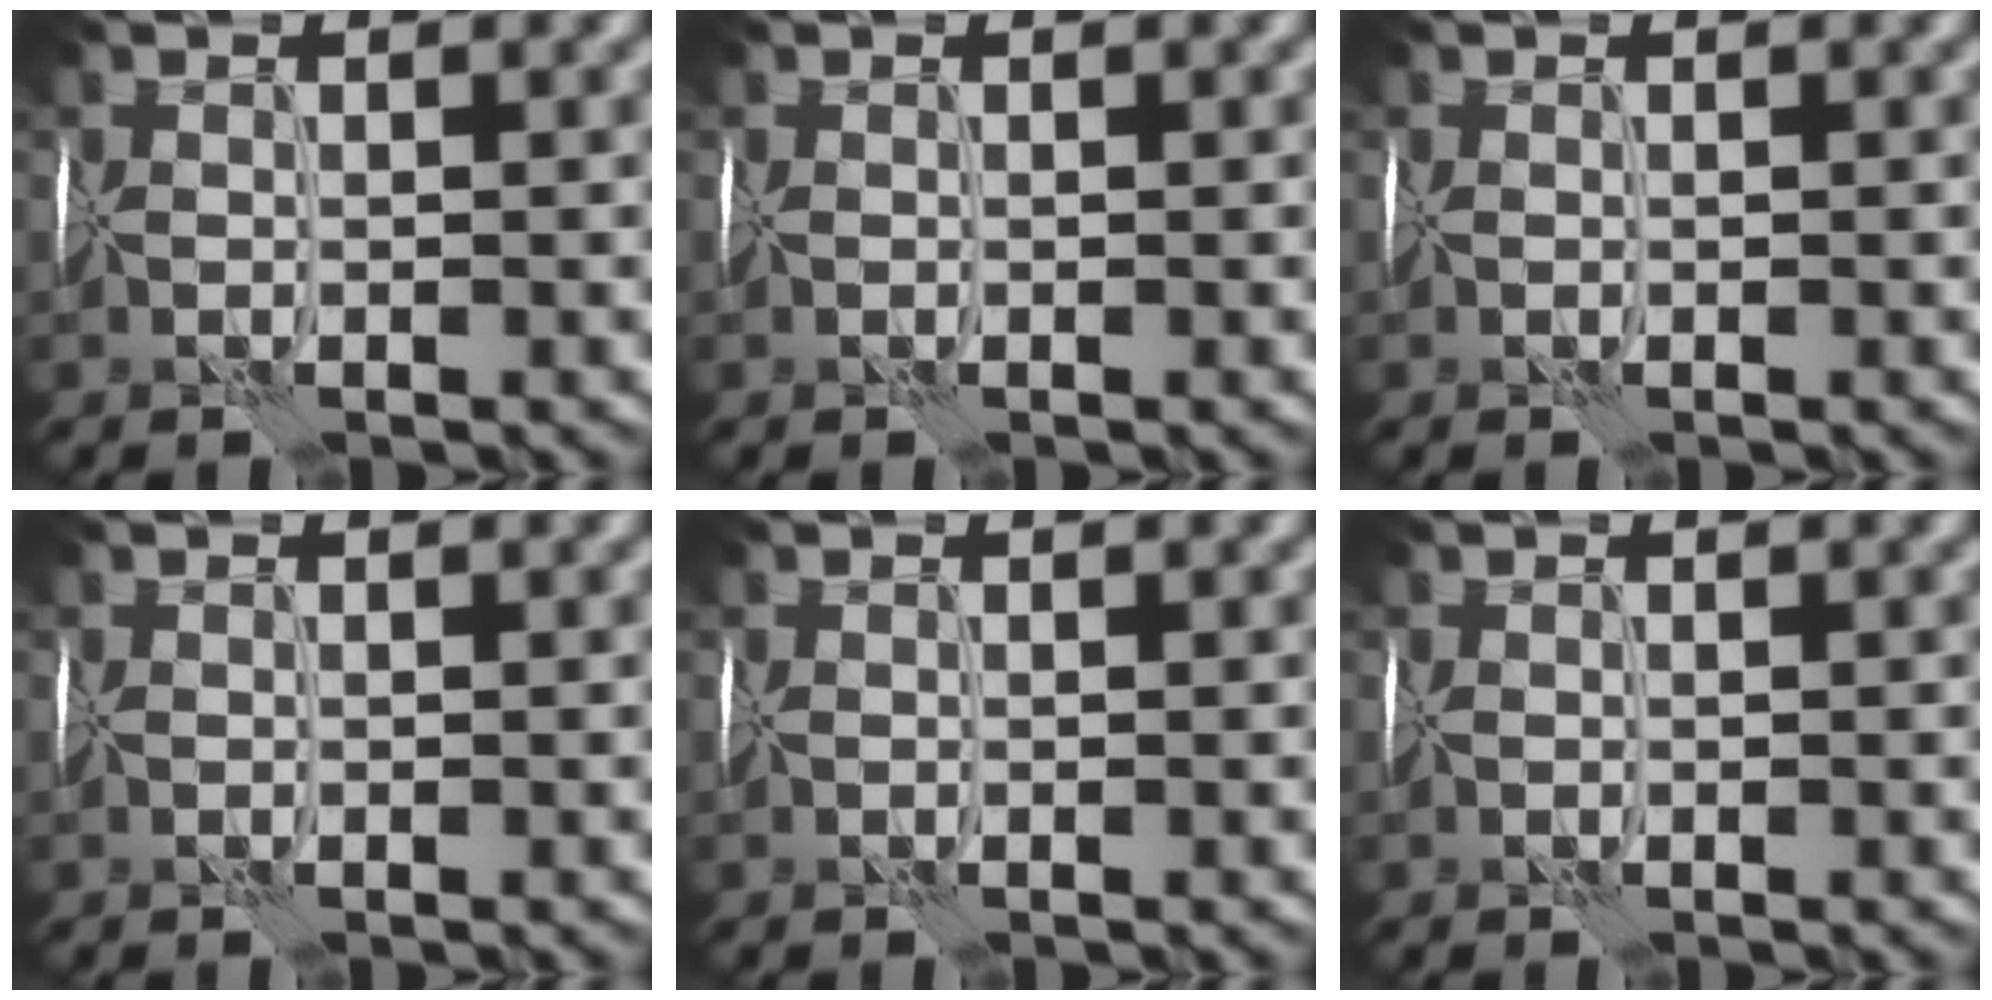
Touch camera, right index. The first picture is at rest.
{"total": 0.0}
{"total": 0.0}
{"total": 0.0}
{"total": 0.0}
{"total": 0.0}